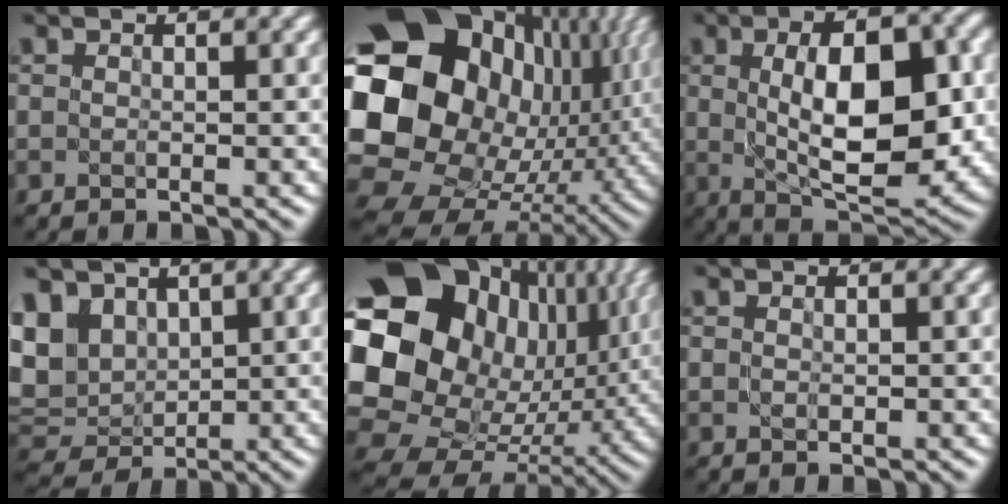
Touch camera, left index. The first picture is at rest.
{"total": 22.2, "force": [2.8, 17.8, 13.0], "torque": [-0.280, -0.006, 0.050]}
{"total": 11.2, "force": [0.5, 5.0, 10.0], "torque": [-0.155, -0.002, 0.014]}
{"total": 9.3, "force": [2.8, 7.0, 5.4], "torque": [-0.132, 0.017, 0.049]}
{"total": 22.2, "force": [5.0, 17.7, 12.4], "torque": [-0.274, 0.006, 0.093]}
{"total": 0.6, "force": [-0.1, 0.3, 0.5], "torque": [-0.011, -0.001, 0.000]}